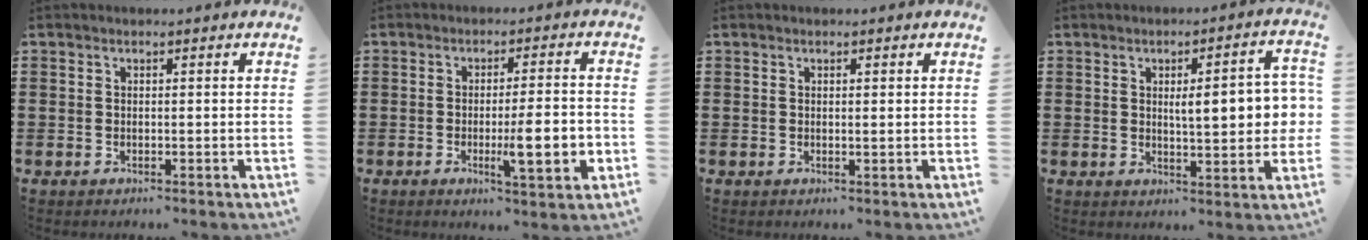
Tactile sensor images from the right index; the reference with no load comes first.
{"total": 8.6, "force": [-1.9, 1.5, 8.2], "torque": [-0.122, -0.007, -0.027]}
{"total": 0.6, "force": [0.3, 0.1, 0.5], "torque": [-0.009, 0.002, 0.005]}
{"total": 7.7, "force": [0.8, 2.0, 7.4], "torque": [-0.104, -0.007, 0.003]}